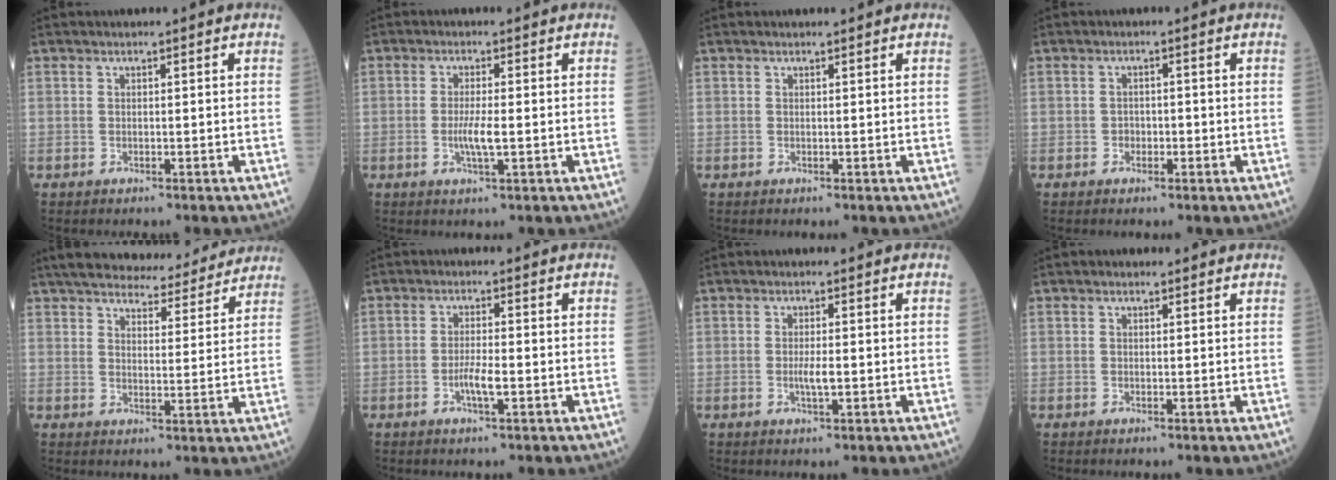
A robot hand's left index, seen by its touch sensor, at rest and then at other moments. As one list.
[{"total": 3.1, "force": [-0.4, 0.2, 3.1], "torque": [-0.065, -0.006, -0.007]}, {"total": 0.7, "force": [0.7, 0.0, 0.1], "torque": [-0.007, 0.000, 0.010]}, {"total": 1.2, "force": [-0.4, 0.9, 0.6], "torque": [-0.007, 0.004, -0.008]}, {"total": 17.5, "force": [15.9, 3.7, 6.3], "torque": [-0.088, 0.016, 0.211]}, {"total": 3.0, "force": [-1.0, 0.3, 2.8], "torque": [-0.058, -0.002, -0.019]}, {"total": 2.2, "force": [-0.2, 0.3, 2.1], "torque": [-0.045, -0.003, -0.002]}, {"total": 0.9, "force": [0.6, 0.4, 0.4], "torque": [-0.015, 0.003, 0.007]}]